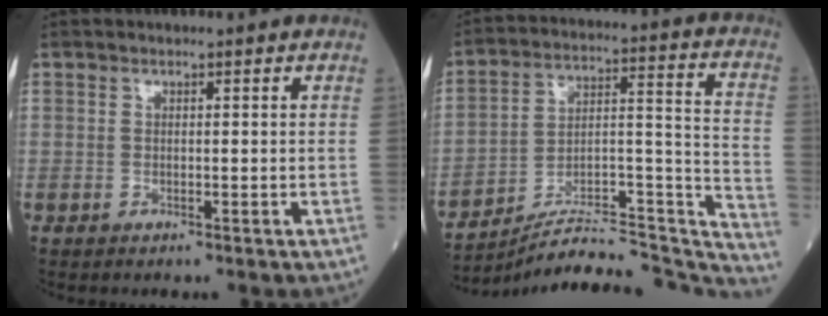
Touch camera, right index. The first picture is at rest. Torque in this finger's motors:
{"motor_torque": [-0.58, -0.56, -0.04, 0.00]}